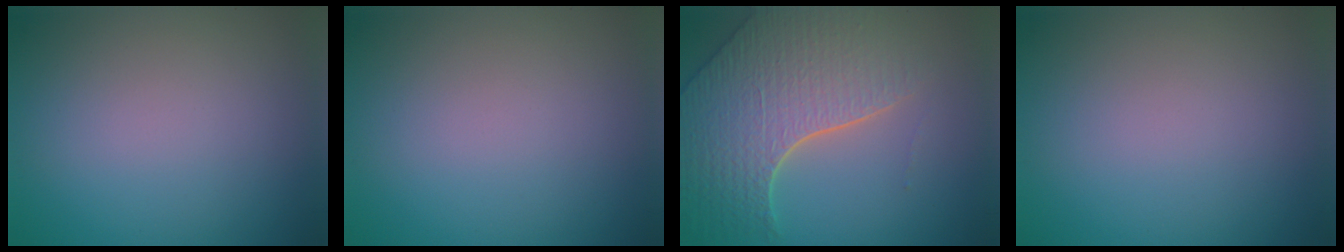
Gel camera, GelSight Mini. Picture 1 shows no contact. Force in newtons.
{"total": 0.0}
{"total": 7.5, "press": 5.7, "slide": 4.9}
{"total": 0.0}